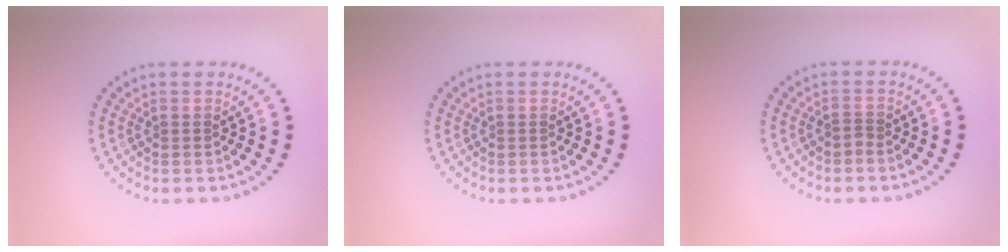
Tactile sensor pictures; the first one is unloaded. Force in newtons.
{"total": 0.0}
{"total": 0.6, "press": 0.3, "slide": 0.5}